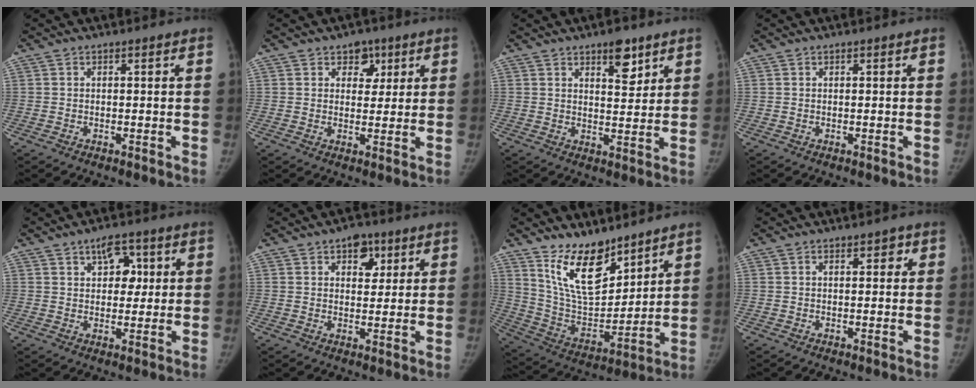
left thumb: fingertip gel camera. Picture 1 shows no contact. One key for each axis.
{"total": 4.7, "fx": 2.4, "fy": 3.5, "fz": 2.0, "tx": 0.004, "ty": -0.009, "tz": 0.033}
{"total": 6.4, "fx": 4.1, "fy": 2.7, "fz": 4.1, "tx": -0.037, "ty": -0.026, "tz": 0.059}
{"total": 0.0}
{"total": 6.3, "fx": 2.3, "fy": 4.0, "fz": 4.2, "tx": -0.032, "ty": -0.005, "tz": 0.030}
{"total": 6.0, "fx": 3.0, "fy": 3.9, "fz": 3.5, "tx": -0.017, "ty": -0.010, "tz": 0.039}
{"total": 15.7, "fx": 10.9, "fy": 7.2, "fz": 8.8, "tx": -0.108, "ty": -0.079, "tz": 0.217}
{"total": 2.2, "fx": 0.9, "fy": 1.2, "fz": 1.6, "tx": -0.006, "ty": 0.000, "tz": 0.009}